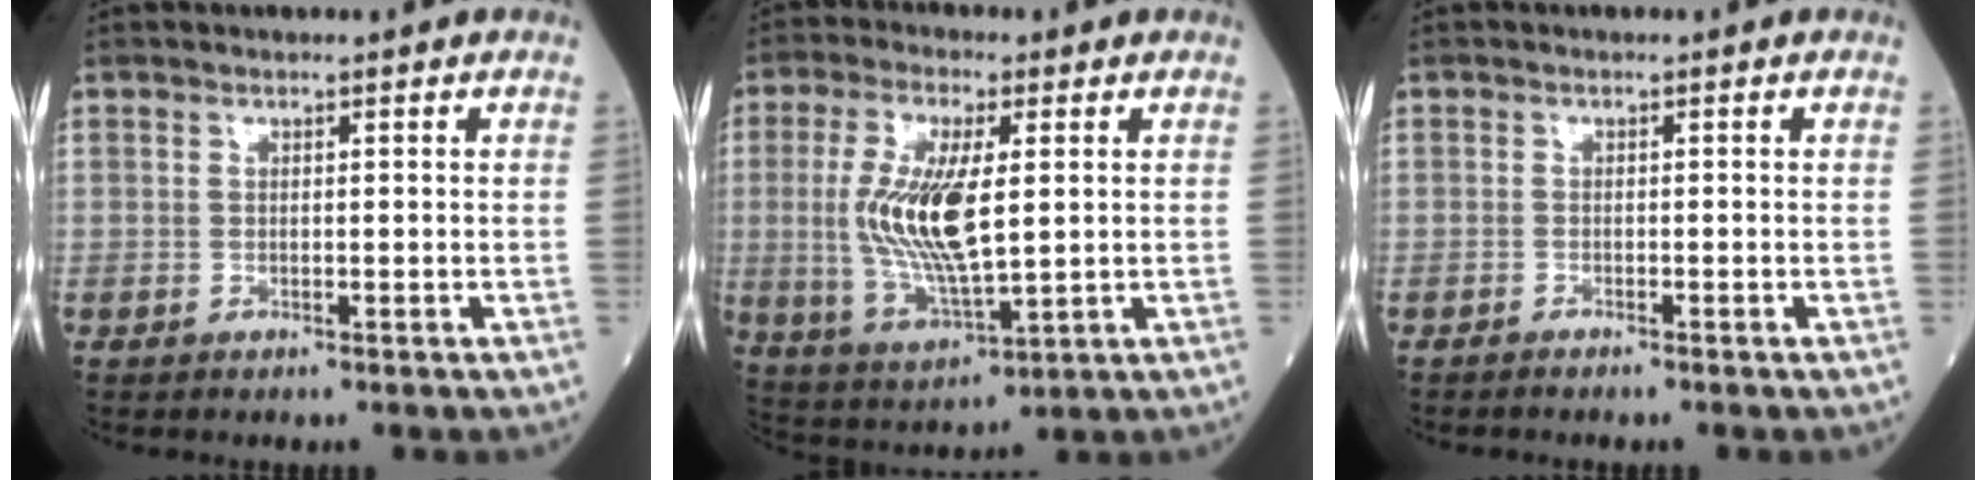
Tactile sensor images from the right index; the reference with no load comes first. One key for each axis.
{"total": 12.6, "fx": 1.1, "fy": 3.4, "fz": 12.0, "tx": -0.261, "ty": -0.008, "tz": 0.026}
{"total": 0.9, "fx": -0.9, "fy": 0.0, "fz": 0.3, "tx": -0.008, "ty": -0.001, "tz": -0.012}